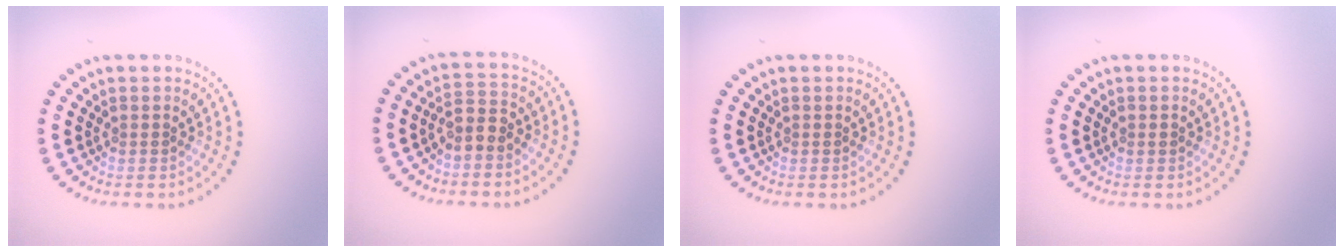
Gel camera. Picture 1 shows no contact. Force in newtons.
{"total": 2.4, "press": 2.2, "slide": 1.0}
{"total": 0.0}
{"total": 0.6, "press": 0.6, "slide": 0.2}